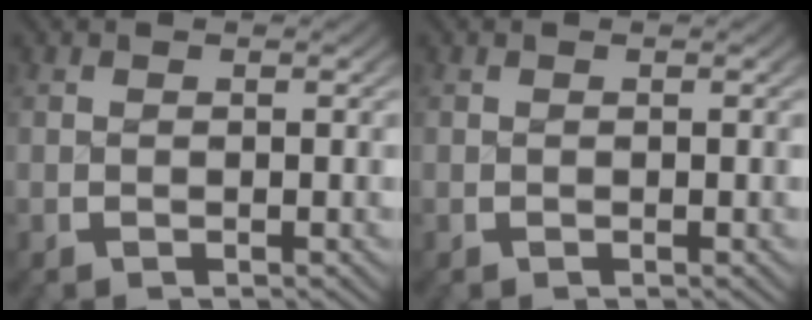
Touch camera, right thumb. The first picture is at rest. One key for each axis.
{"total": 0.0}